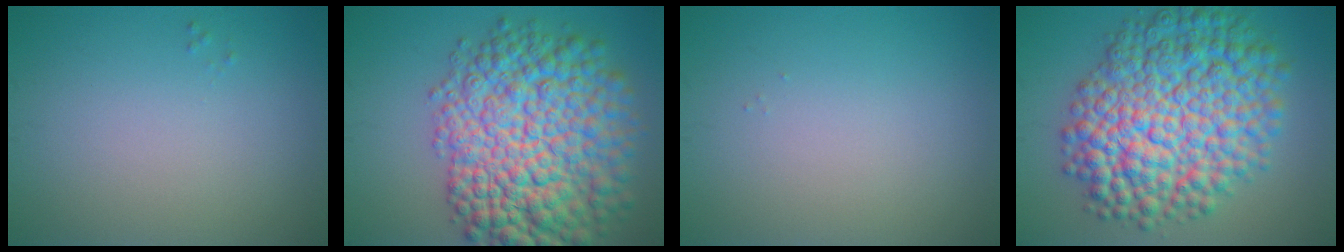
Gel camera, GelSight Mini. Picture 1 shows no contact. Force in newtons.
{"total": 13.8, "press": 13.8, "slide": 0.4}
{"total": 0.0}
{"total": 13.0, "press": 13.0, "slide": 0.3}